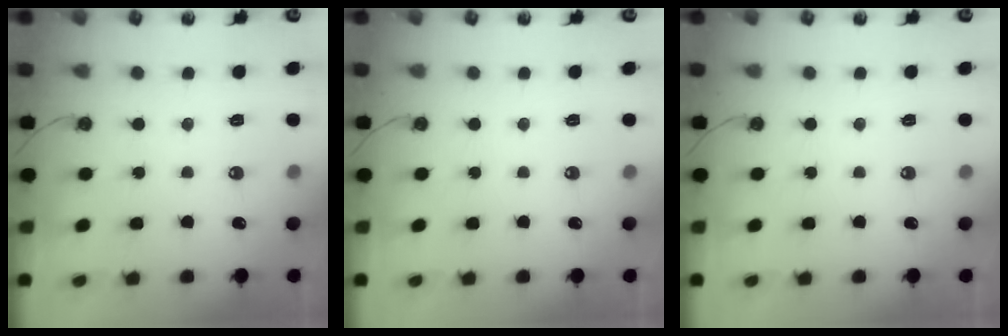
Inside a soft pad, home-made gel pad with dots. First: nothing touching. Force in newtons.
{"total": 0.0}
{"total": 0.0}